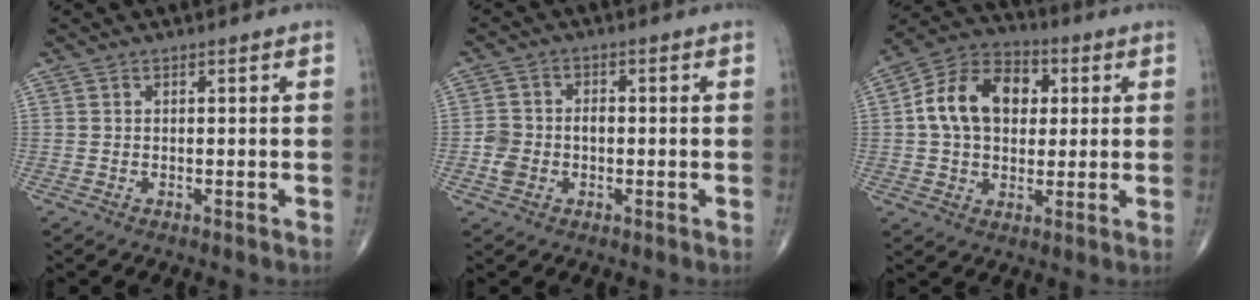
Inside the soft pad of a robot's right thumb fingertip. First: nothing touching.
{"total": 4.8, "force": [-1.1, 3.8, 2.7], "torque": [-0.048, 0.021, -0.021]}
{"total": 14.8, "force": [2.5, 10.4, 10.3], "torque": [-0.151, 0.019, 0.033]}